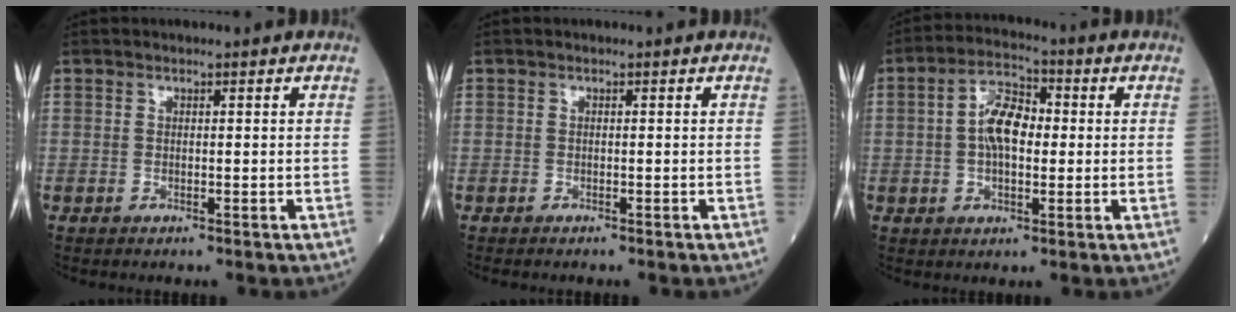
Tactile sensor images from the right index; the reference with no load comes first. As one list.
[{"total": 0.8, "force": [-0.7, 0.3, 0.1], "torque": [-0.003, 0.002, -0.014]}, {"total": 7.4, "force": [0.4, 3.6, 6.4], "torque": [-0.126, 0.019, 0.000]}]